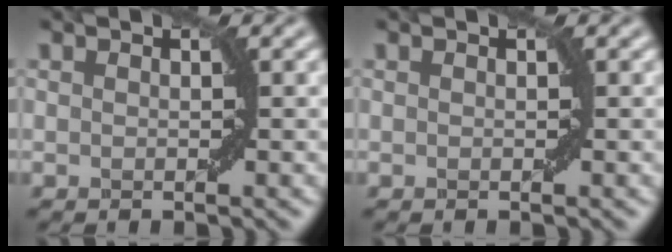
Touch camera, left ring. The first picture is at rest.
{"total": 0.0}